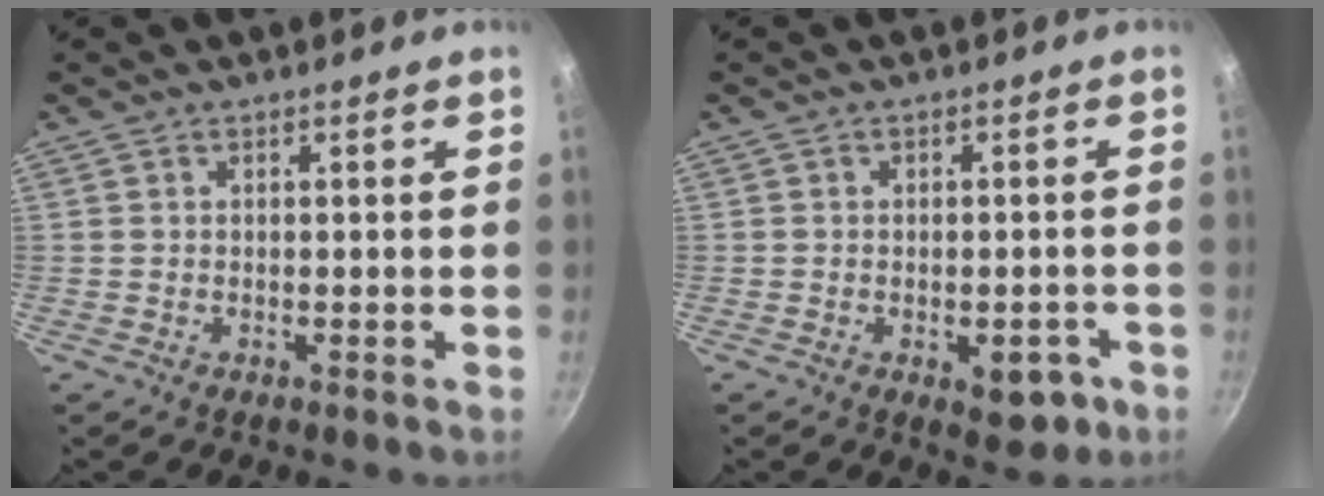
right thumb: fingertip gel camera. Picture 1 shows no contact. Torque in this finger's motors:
{"motor_torque": [-0.11, 0.25, -0.11, 0.09, 0.01]}